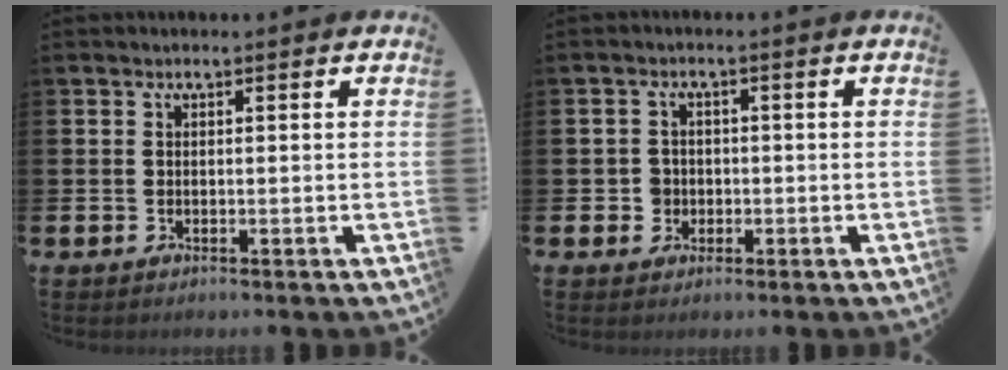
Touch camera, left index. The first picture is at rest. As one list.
[{"total": 2.5, "force": [-0.5, 2.4, 0.2], "torque": [-0.002, 0.003, -0.018]}]